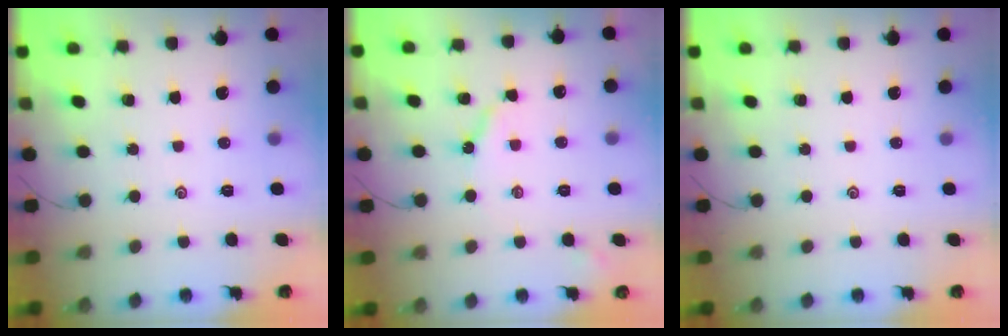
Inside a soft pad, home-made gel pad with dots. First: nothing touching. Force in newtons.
{"total": 5.1, "press": 5.1, "slide": 0.7}
{"total": 0.0}